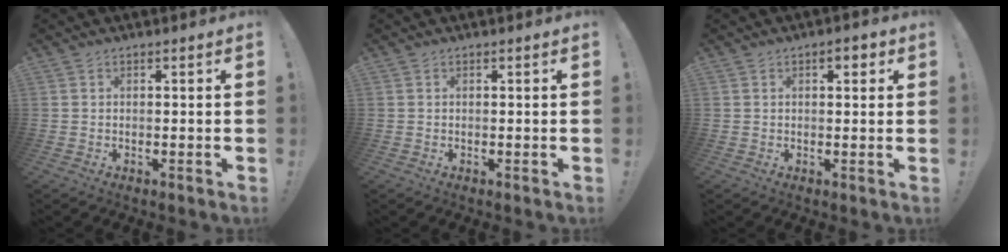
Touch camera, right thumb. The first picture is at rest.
{"total": 0.0}
{"total": 2.8, "force": [1.1, 1.4, 2.2], "torque": [-0.021, -0.002, 0.013]}